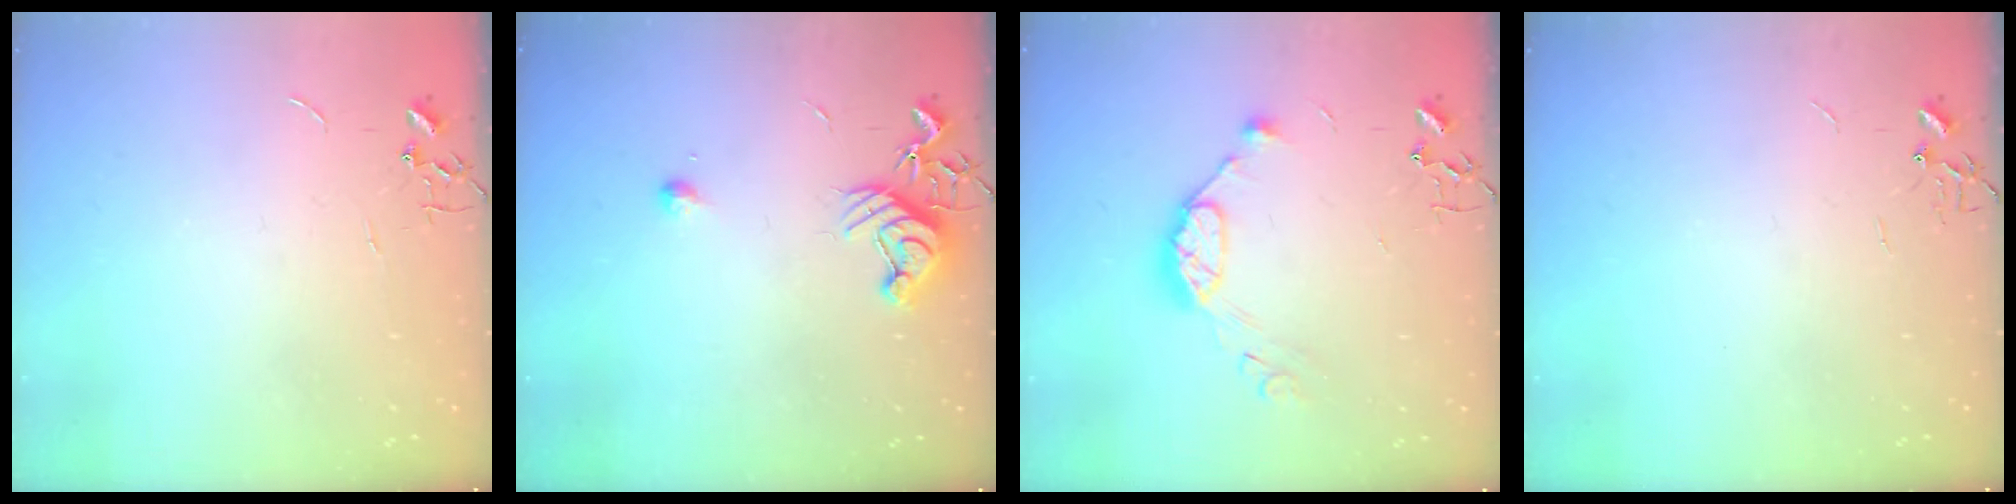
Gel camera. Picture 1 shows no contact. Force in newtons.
{"total": 9.1, "press": 9.1, "slide": 1.0}
{"total": 10.8, "press": 10.7, "slide": 0.8}
{"total": 0.0}